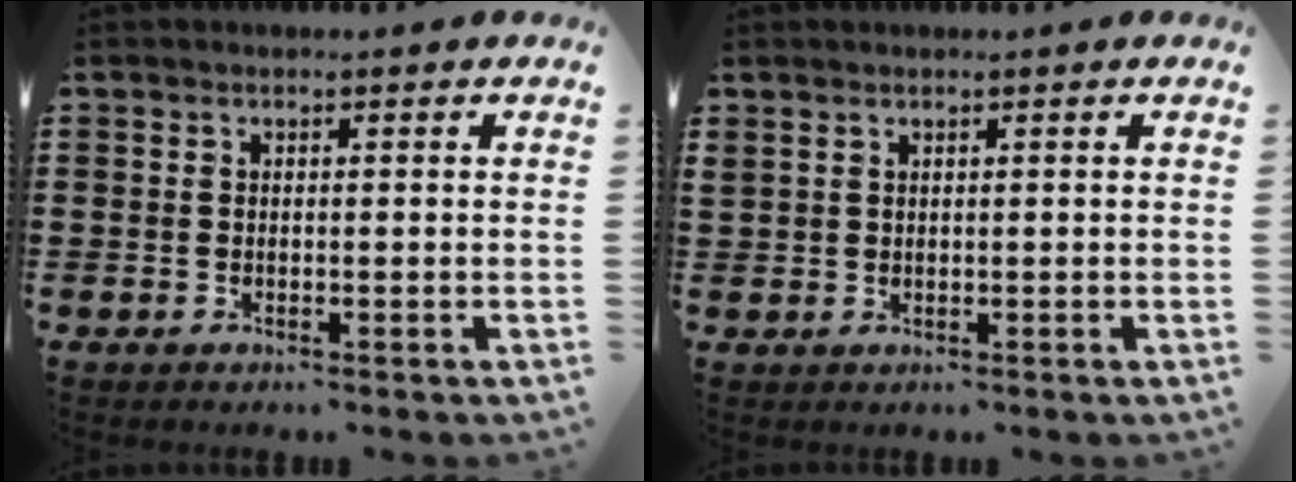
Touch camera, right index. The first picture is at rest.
{"total": 0.8, "force": [0.7, 0.4, 0.2], "torque": [-0.005, 0.002, 0.014]}